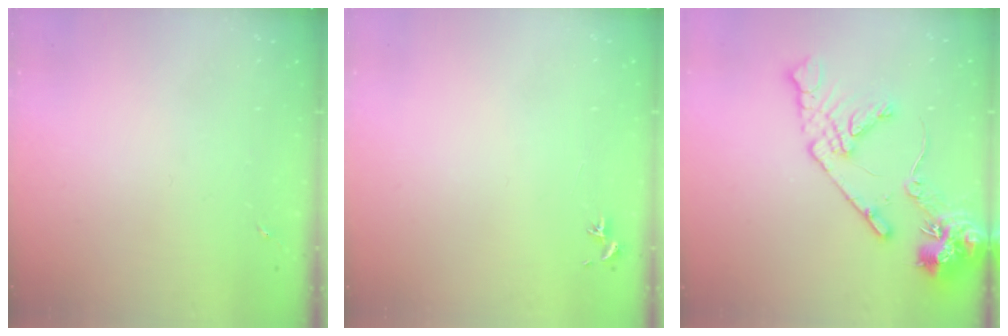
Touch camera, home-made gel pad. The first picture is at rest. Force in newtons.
{"total": 0.8, "press": 0.7, "slide": 0.3}
{"total": 15.4, "press": 15.2, "slide": 2.2}